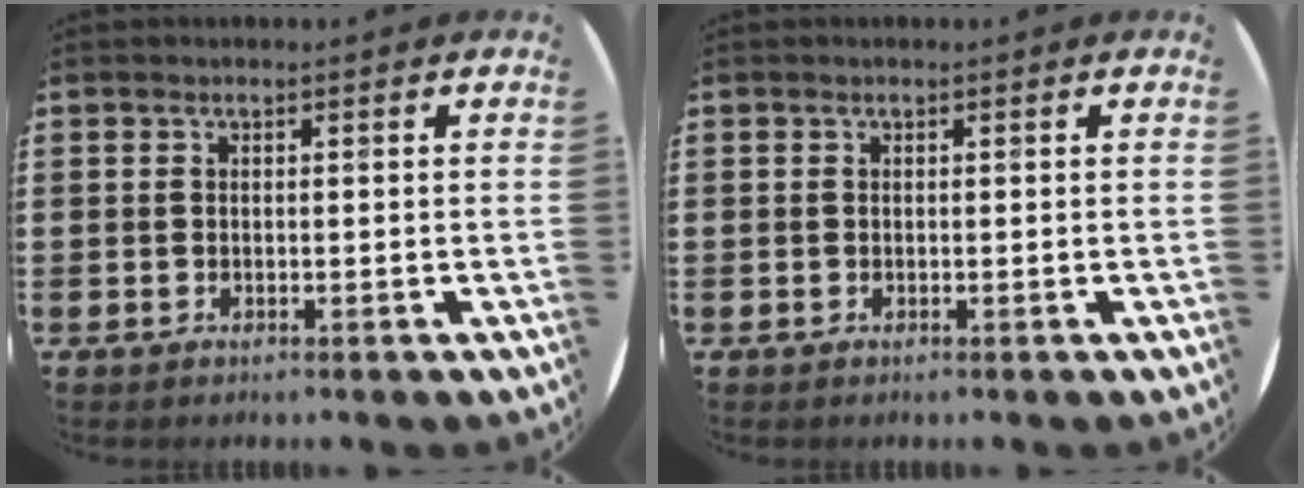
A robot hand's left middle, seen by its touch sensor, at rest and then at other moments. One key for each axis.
{"total": 0.0}